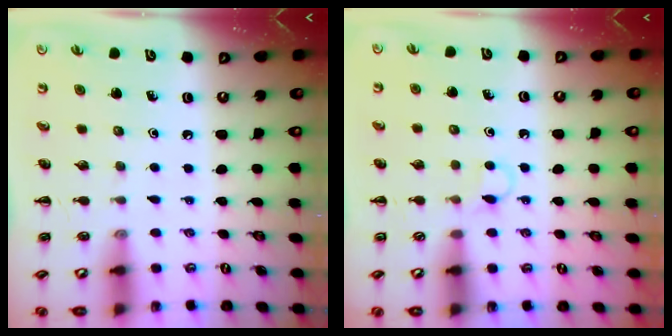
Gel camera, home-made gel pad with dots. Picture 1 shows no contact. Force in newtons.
{"total": 3.1, "press": 2.9, "slide": 1.0}